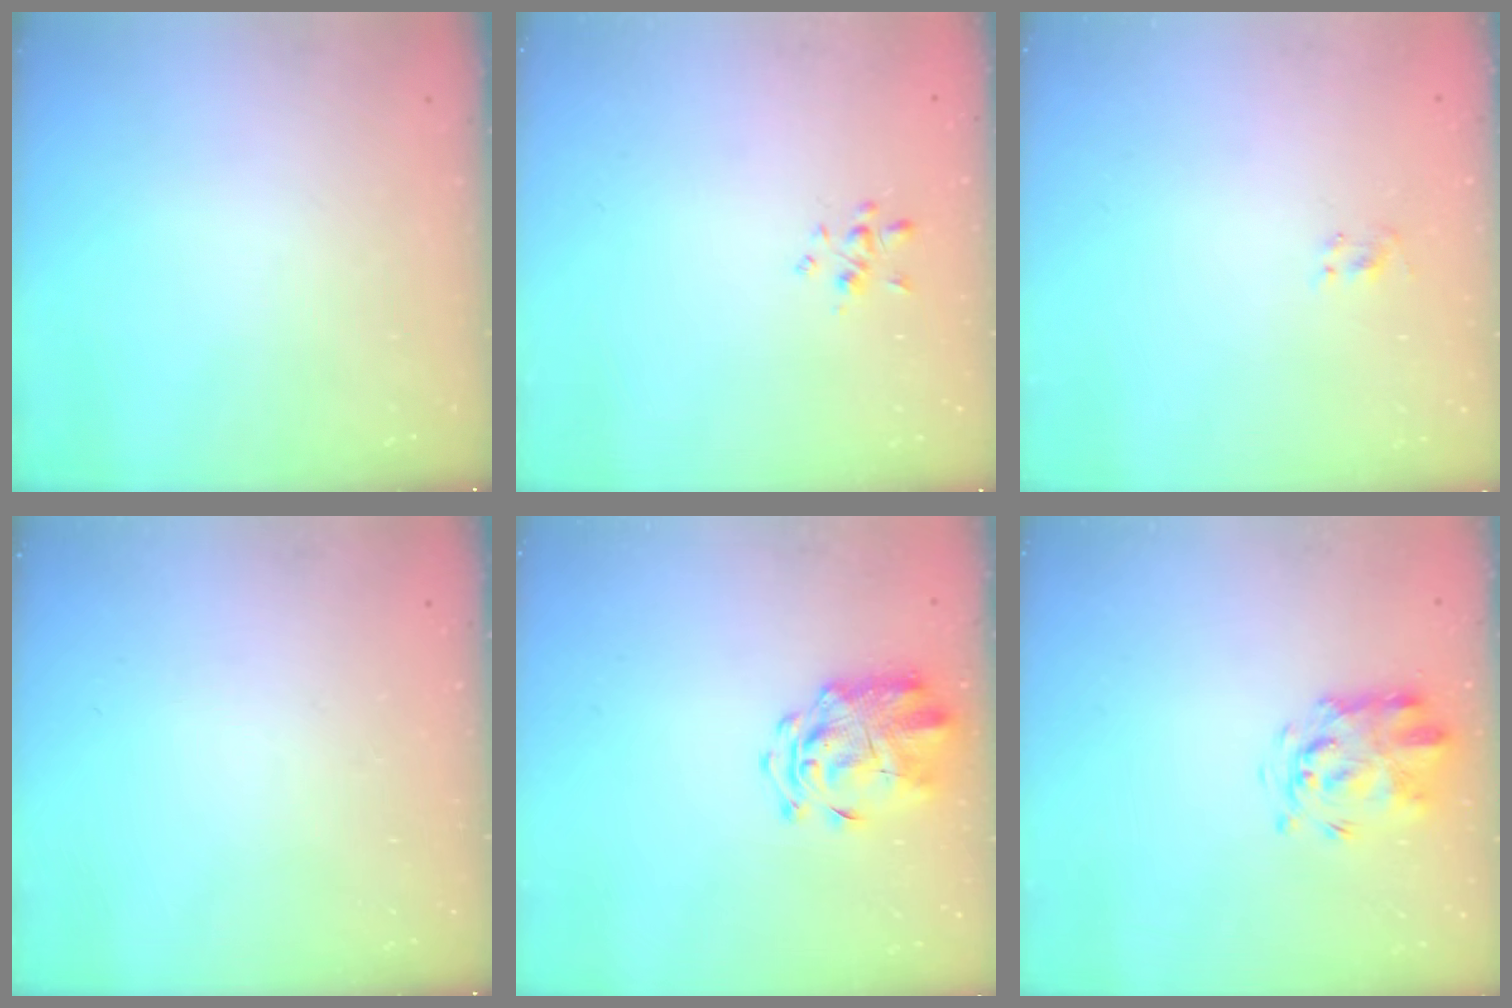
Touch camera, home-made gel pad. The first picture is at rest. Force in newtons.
{"total": 1.9, "press": 1.7, "slide": 0.7}
{"total": 1.6, "press": 1.4, "slide": 0.9}
{"total": 0.0}
{"total": 3.5, "press": 3.4, "slide": 1.0}
{"total": 3.5, "press": 3.4, "slide": 0.9}